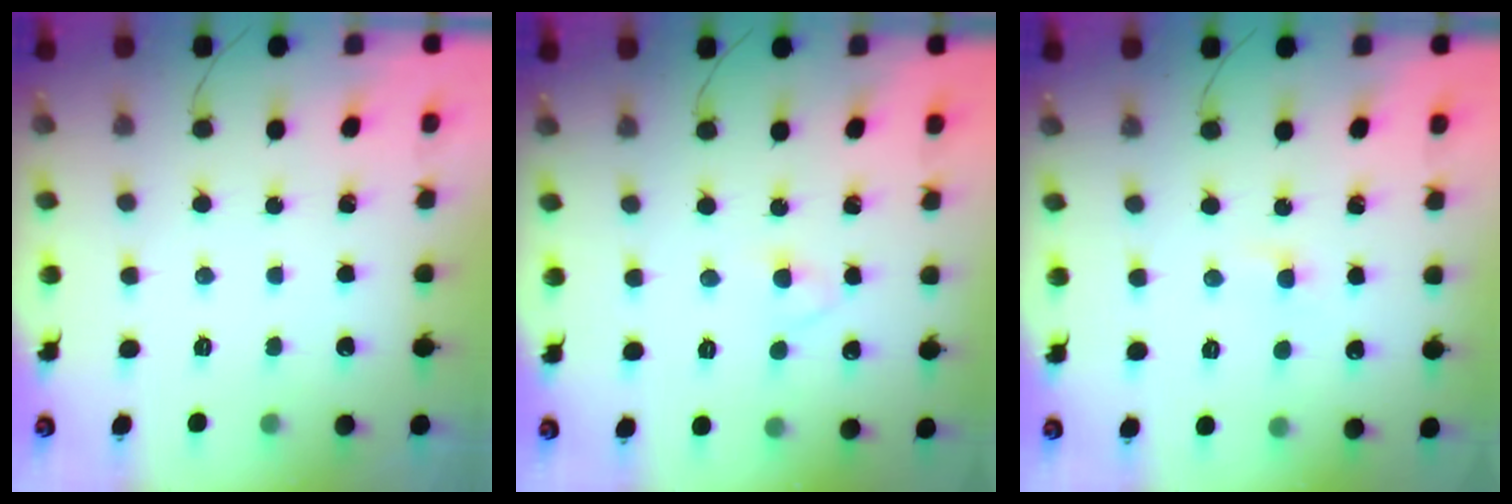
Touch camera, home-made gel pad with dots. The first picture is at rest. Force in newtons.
{"total": 2.4, "press": 2.1, "slide": 1.1}
{"total": 1.7, "press": 1.5, "slide": 0.8}